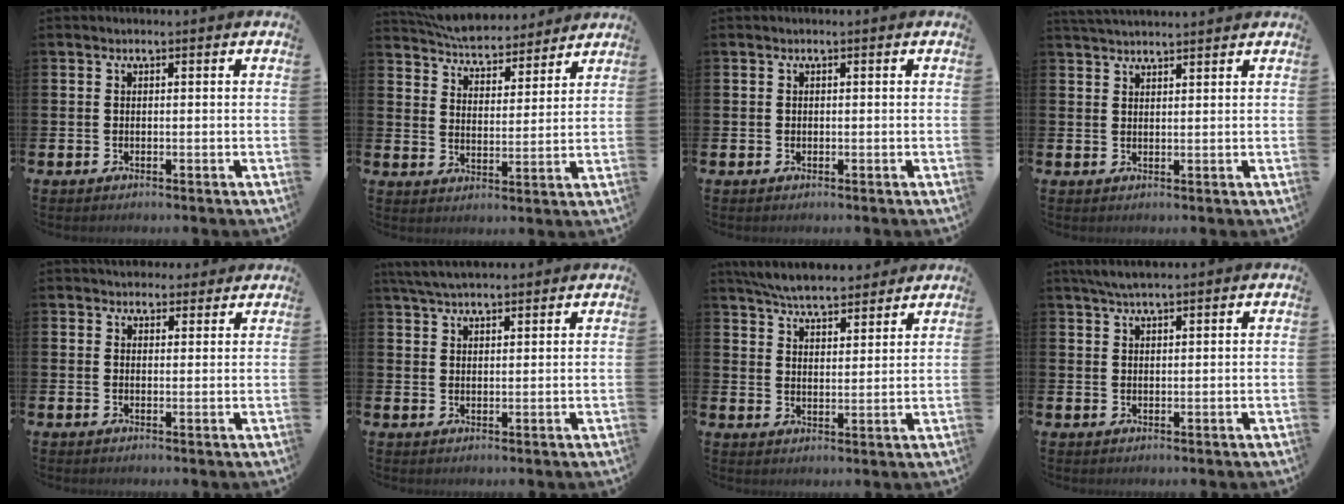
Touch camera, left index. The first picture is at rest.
{"total": 6.0, "force": [5.8, 1.2, 0.6], "torque": [-0.030, -0.046, 0.099]}
{"total": 0.0}
{"total": 2.7, "force": [2.6, 0.1, 0.3], "torque": [-0.007, -0.011, 0.048]}
{"total": 3.4, "force": [3.1, 1.4, -0.2], "torque": [0.018, -0.017, 0.053]}
{"total": 4.6, "force": [4.3, 1.0, 1.4], "torque": [-0.033, -0.011, 0.080]}
{"total": 6.5, "force": [6.3, 1.1, 1.4], "torque": [-0.040, -0.029, 0.112]}
{"total": 3.5, "force": [3.0, 0.7, 1.7], "torque": [-0.032, -0.005, 0.053]}